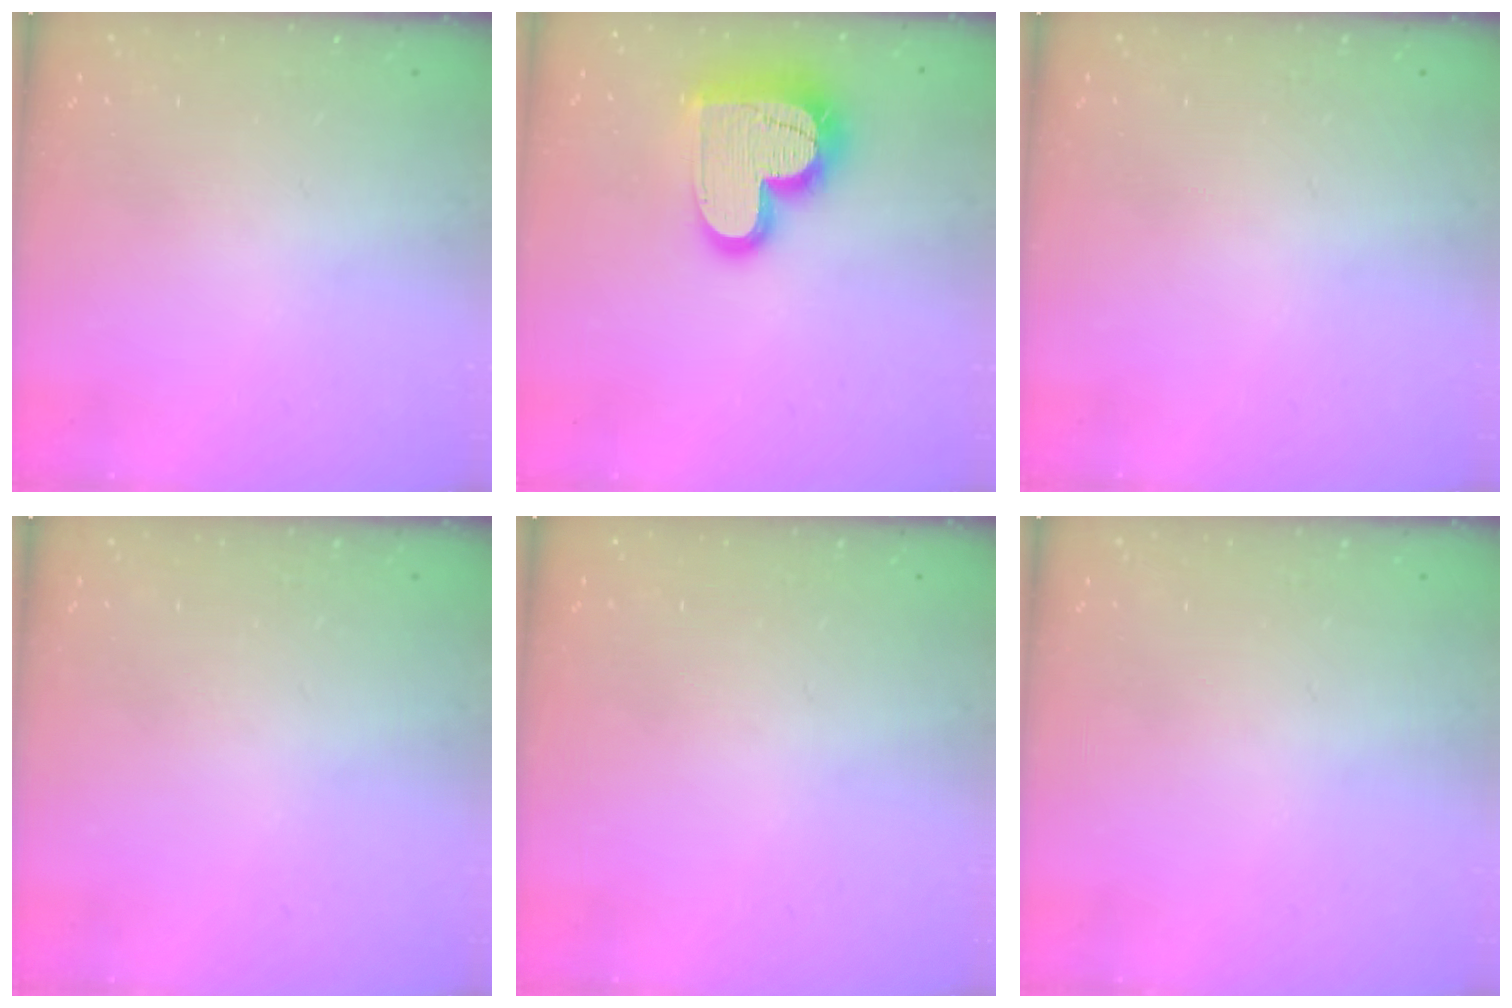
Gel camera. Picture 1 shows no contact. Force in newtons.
{"total": 19.7, "press": 19.7, "slide": 1.7}
{"total": 0.0}
{"total": 0.0}
{"total": 0.0}
{"total": 0.0}